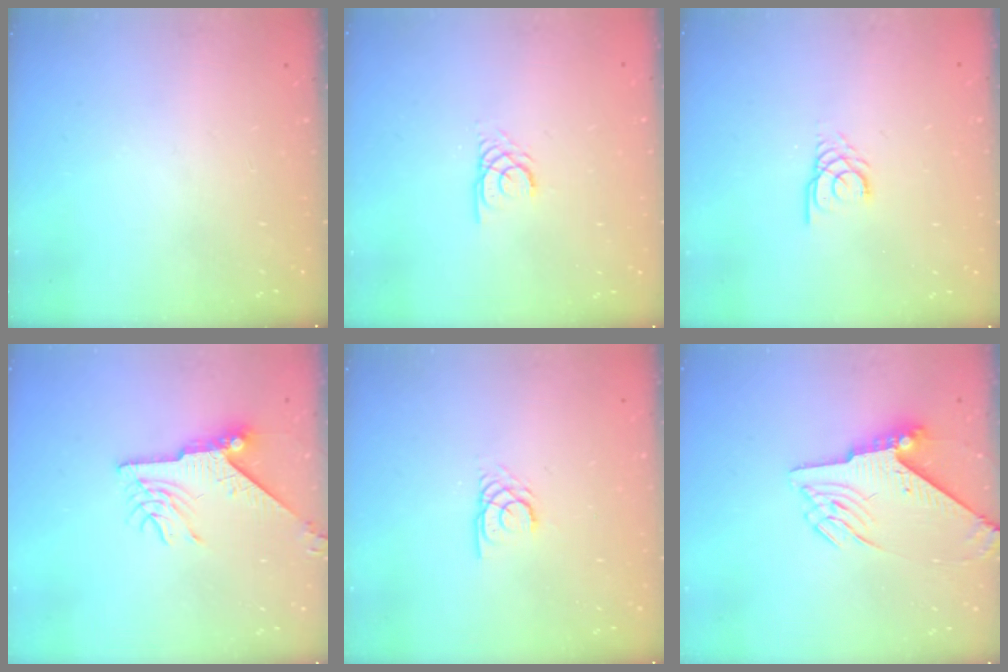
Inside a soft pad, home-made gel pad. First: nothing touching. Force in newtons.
{"total": 2.2, "press": 2.2, "slide": 0.3}
{"total": 3.0, "press": 3.0, "slide": 0.3}
{"total": 9.3, "press": 9.3, "slide": 0.4}
{"total": 2.7, "press": 2.7, "slide": 0.1}
{"total": 8.8, "press": 8.7, "slide": 1.1}